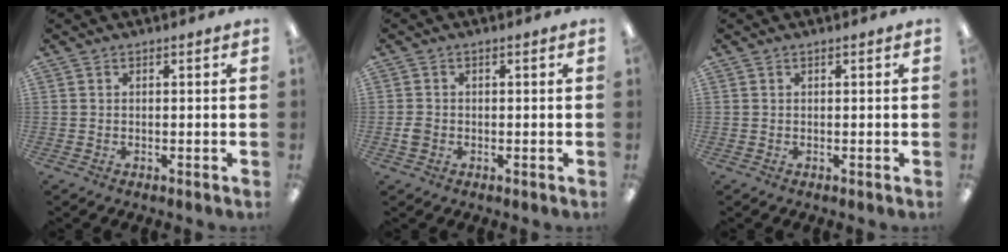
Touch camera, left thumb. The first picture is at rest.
{"total": 1.9, "force": [-0.5, 1.5, 1.0], "torque": [-0.017, 0.004, -0.011]}
{"total": 0.0}